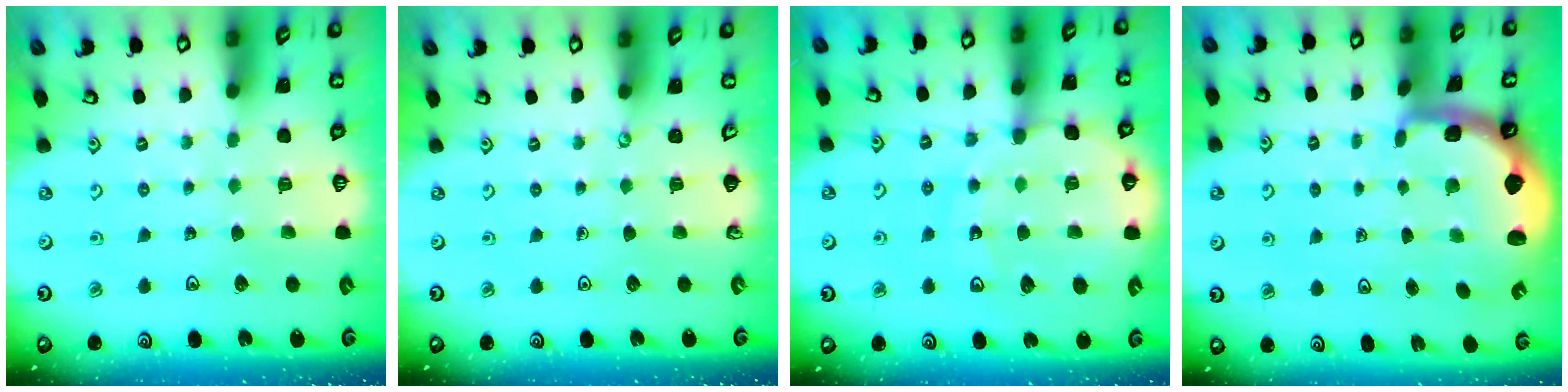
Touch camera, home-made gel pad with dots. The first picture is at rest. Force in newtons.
{"total": 0.0}
{"total": 12.8, "press": 12.5, "slide": 3.1}
{"total": 2.7, "press": 2.2, "slide": 1.5}